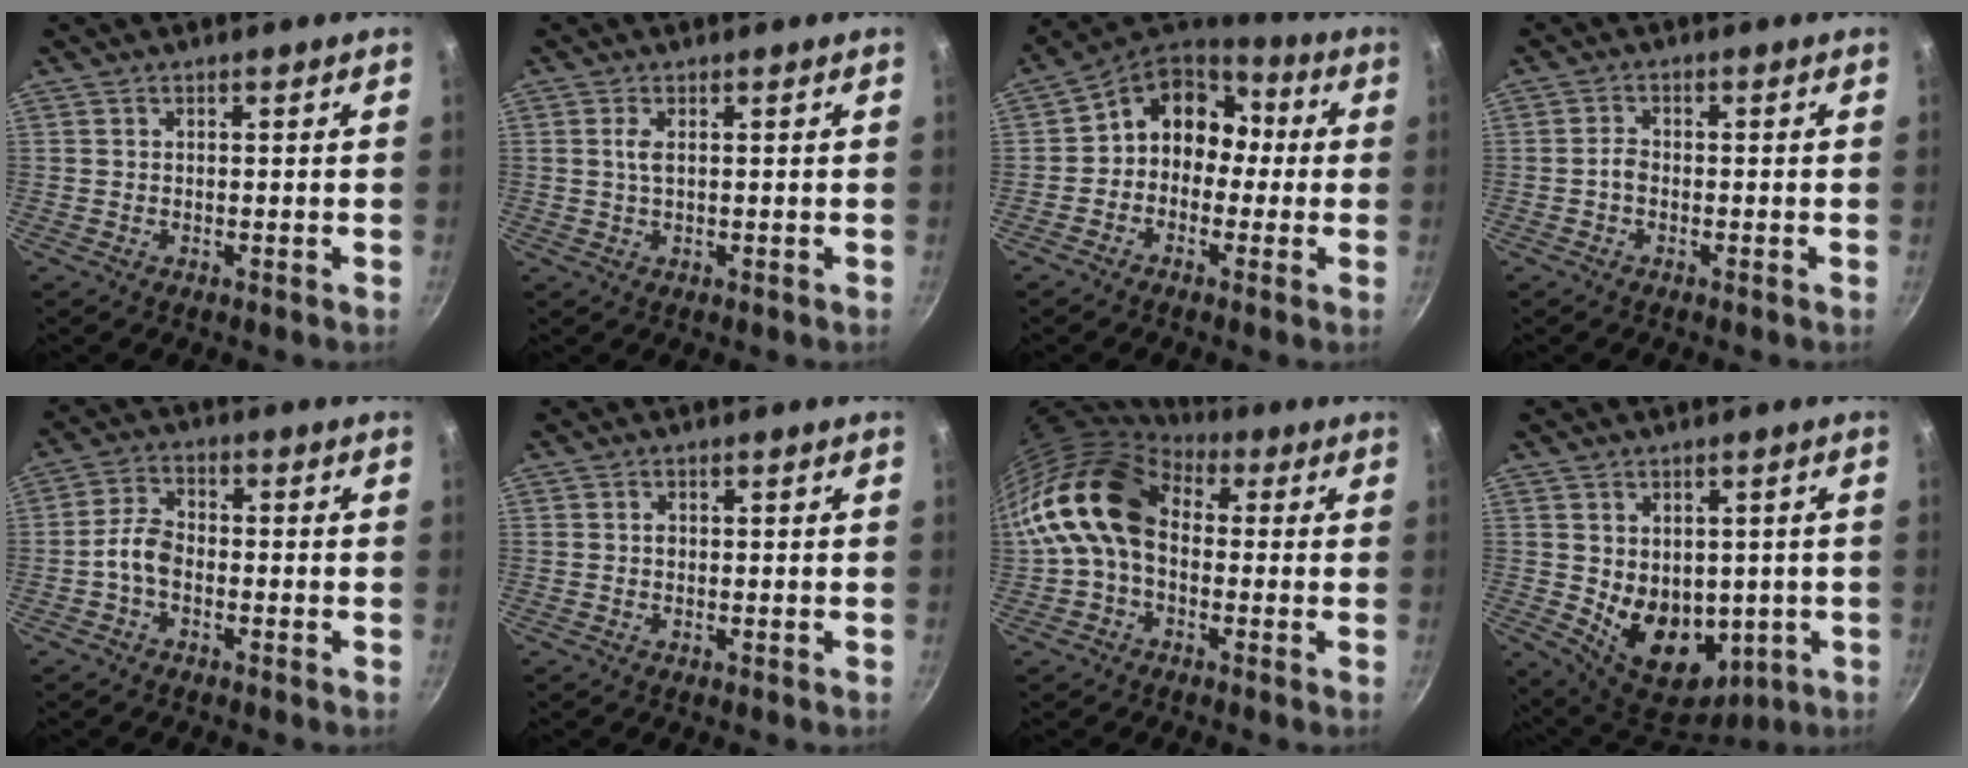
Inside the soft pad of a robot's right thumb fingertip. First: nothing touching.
{"total": 1.9, "force": [0.4, 0.7, 1.7], "torque": [-0.037, 0.001, 0.009]}
{"total": 11.7, "force": [-0.4, 9.9, 6.1], "torque": [-0.048, 0.051, -0.030]}
{"total": 1.8, "force": [-0.7, 1.1, 1.3], "torque": [-0.025, 0.012, -0.018]}
{"total": 4.9, "force": [-1.8, 3.1, 3.5], "torque": [-0.064, 0.028, -0.043]}
{"total": 0.7, "force": [0.0, 0.6, 0.4], "torque": [-0.006, 0.004, 0.000]}
{"total": 14.8, "force": [0.6, 10.5, 10.4], "torque": [-0.169, 0.032, -0.009]}
{"total": 13.7, "force": [-0.7, 10.1, 9.2], "torque": [-0.110, -0.027, 0.019]}